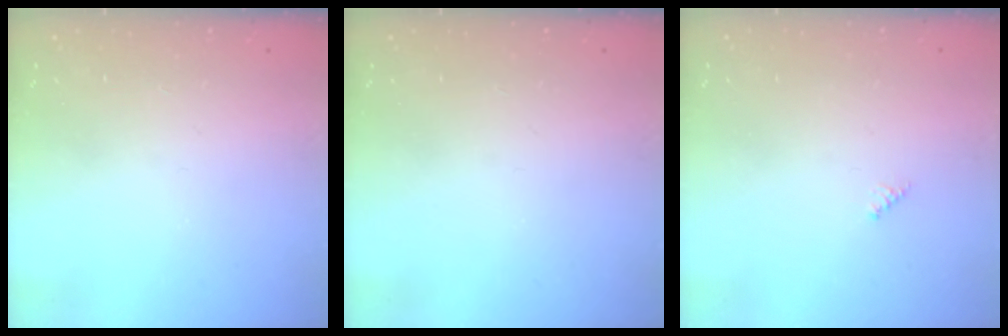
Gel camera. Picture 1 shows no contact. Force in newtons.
{"total": 0.0}
{"total": 2.0, "press": 2.0, "slide": 0.2}